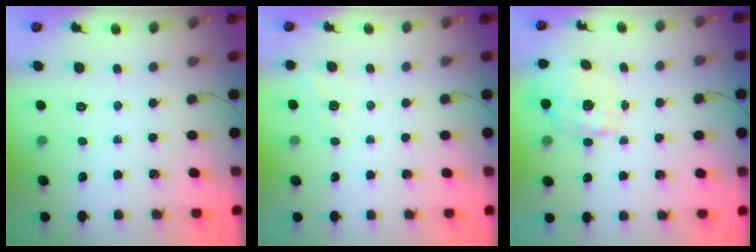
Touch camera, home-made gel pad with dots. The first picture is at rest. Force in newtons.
{"total": 5.8, "press": 5.6, "slide": 1.6}
{"total": 1.2, "press": 1.1, "slide": 0.5}